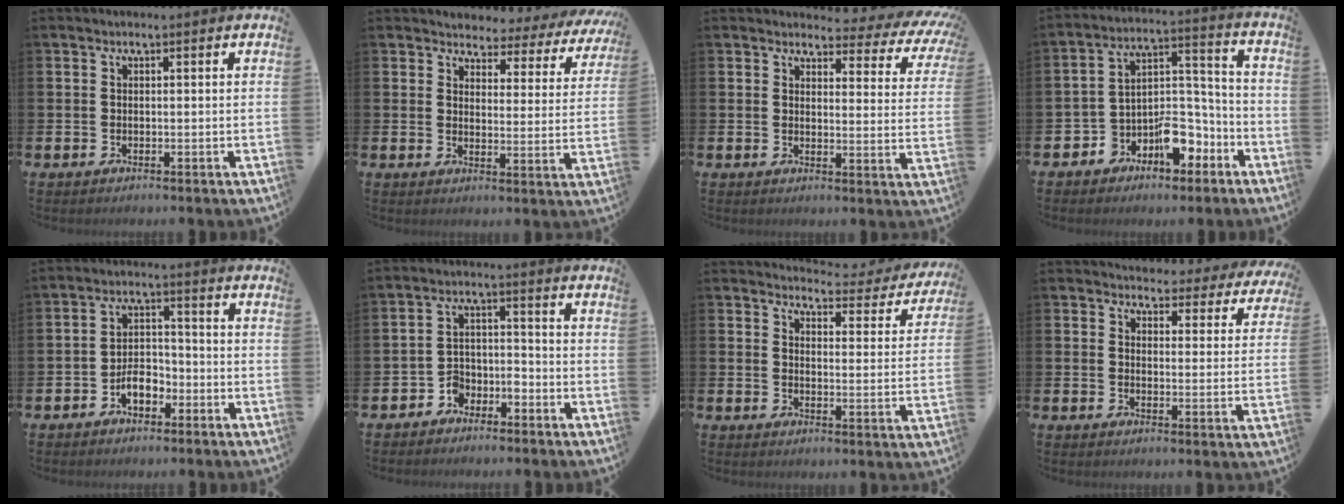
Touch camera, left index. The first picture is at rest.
{"total": 2.9, "force": [2.7, 1.1, 0.2], "torque": [-0.022, -0.035, 0.038]}
{"total": 2.8, "force": [2.3, 1.4, 0.9], "torque": [-0.023, -0.029, 0.030]}
{"total": 8.1, "force": [-4.8, 4.9, 4.2], "torque": [-0.069, 0.003, -0.088]}
{"total": 4.2, "force": [-2.4, 2.3, 2.5], "torque": [-0.040, 0.007, -0.048]}
{"total": 3.5, "force": [-3.1, 1.6, 0.5], "torque": [-0.020, 0.006, -0.067]}
{"total": 3.4, "force": [3.2, 0.7, 0.6], "torque": [-0.017, -0.033, 0.049]}
{"total": 3.6, "force": [3.4, 1.0, 0.3], "torque": [-0.012, -0.031, 0.056]}